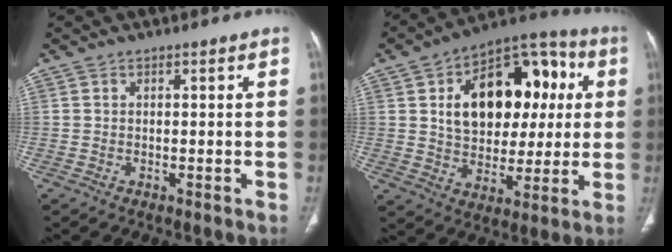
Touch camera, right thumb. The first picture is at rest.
{"total": 22.0, "force": [4.6, 14.2, 16.2], "torque": [-0.194, 0.021, 0.073]}